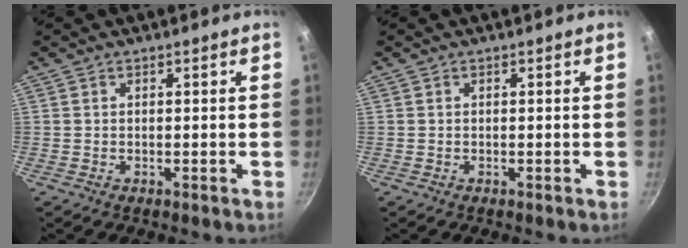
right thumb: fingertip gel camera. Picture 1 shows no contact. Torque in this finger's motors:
{"motor_torque": [-0.14, 0.15, 0.00, -0.01, 0.00]}